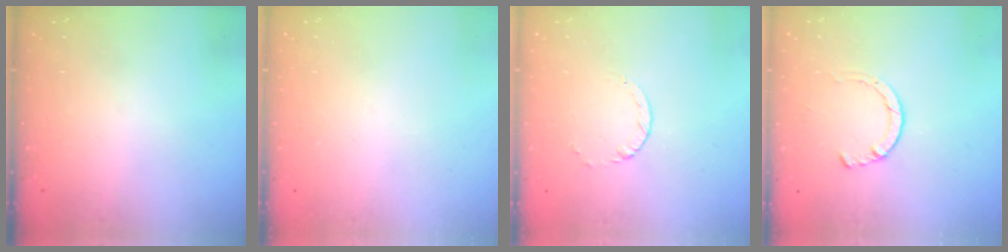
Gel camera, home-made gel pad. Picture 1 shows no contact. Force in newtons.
{"total": 0.0}
{"total": 2.4, "press": 2.4, "slide": 0.3}
{"total": 1.2, "press": 1.2, "slide": 0.3}